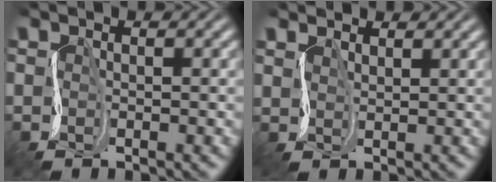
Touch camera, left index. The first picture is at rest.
{"total": 1.8, "force": [1.8, 0.2, -0.3], "torque": [0.001, 0.003, 0.040]}